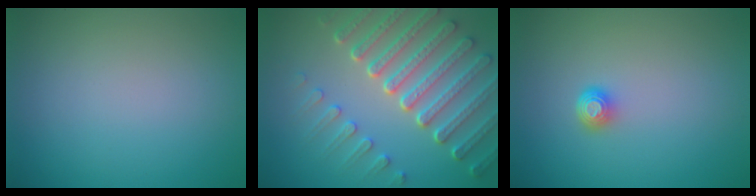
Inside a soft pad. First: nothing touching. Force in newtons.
{"total": 7.6, "press": 5.7, "slide": 5.0}
{"total": 1.5, "press": 1.1, "slide": 1.0}